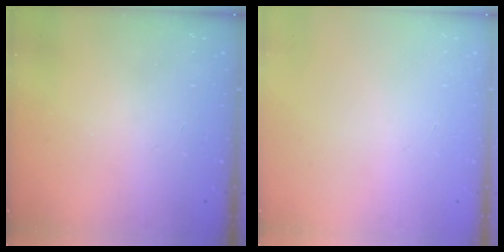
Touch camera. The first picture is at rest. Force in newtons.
{"total": 0.0}